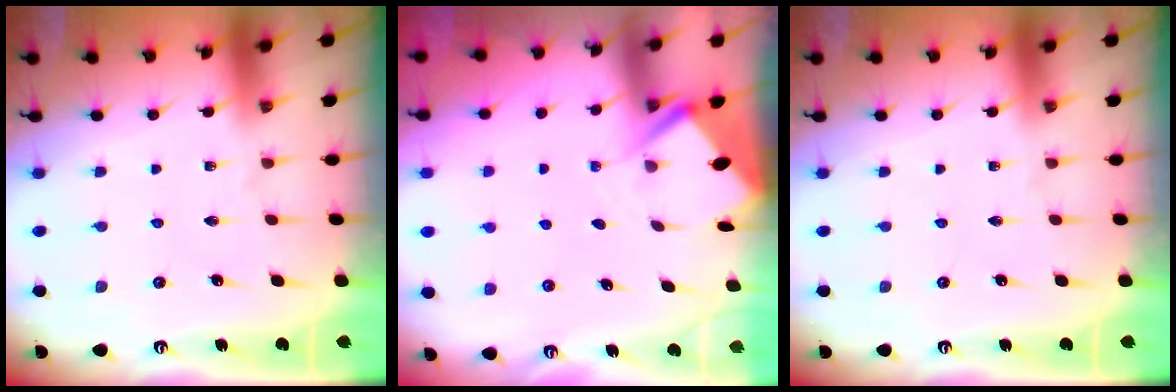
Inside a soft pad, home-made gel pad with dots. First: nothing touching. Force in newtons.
{"total": 2.9, "press": 2.9, "slide": 0.4}
{"total": 0.0}